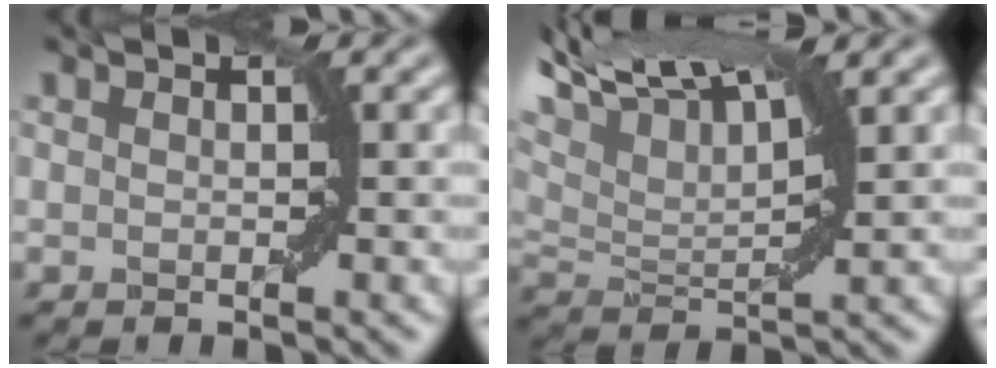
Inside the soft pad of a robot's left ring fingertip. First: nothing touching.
{"total": 9.6, "force": [5.5, 3.5, 7.0], "torque": [-0.122, 0.034, 0.092]}